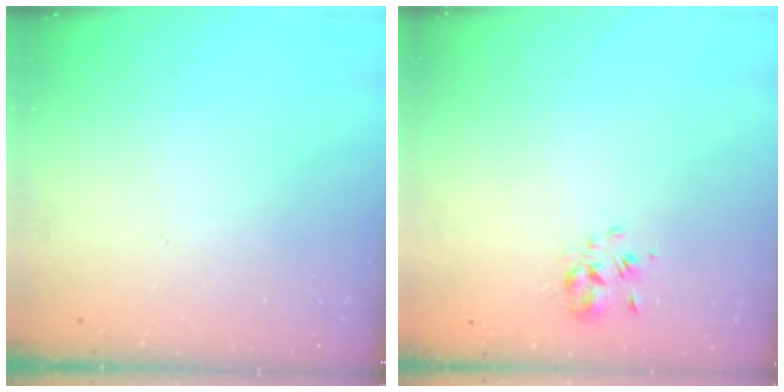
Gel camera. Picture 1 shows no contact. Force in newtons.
{"total": 2.0, "press": 1.7, "slide": 0.9}